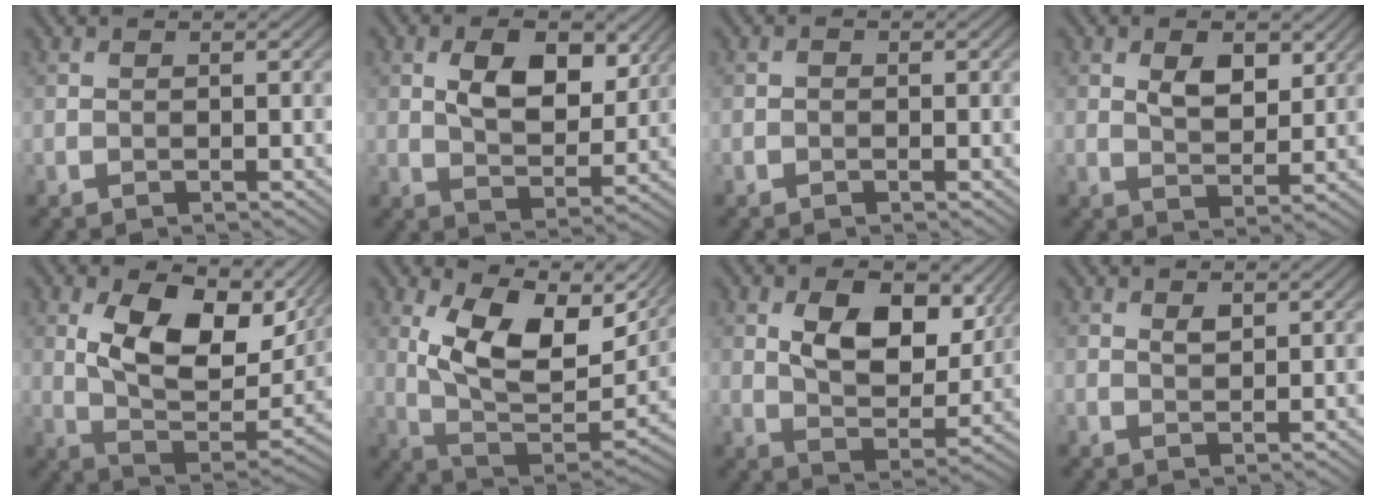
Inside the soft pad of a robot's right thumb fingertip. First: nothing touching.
{"total": 8.3, "force": [3.0, 4.7, 6.2], "torque": [-0.107, -0.009, 0.050]}
{"total": 0.6, "force": [-0.2, 0.5, 0.3], "torque": [-0.002, -0.001, -0.006]}
{"total": 4.6, "force": [2.0, 2.6, 3.3], "torque": [-0.062, -0.006, 0.035]}
{"total": 14.9, "force": [4.9, 8.0, 11.6], "torque": [-0.203, -0.015, 0.094]}
{"total": 14.0, "force": [5.6, 7.1, 10.6], "torque": [-0.198, -0.008, 0.105]}
{"total": 10.7, "force": [3.9, 6.2, 7.7], "torque": [-0.145, -0.011, 0.069]}
{"total": 1.4, "force": [0.7, 0.7, 0.9], "torque": [-0.018, -0.005, 0.015]}